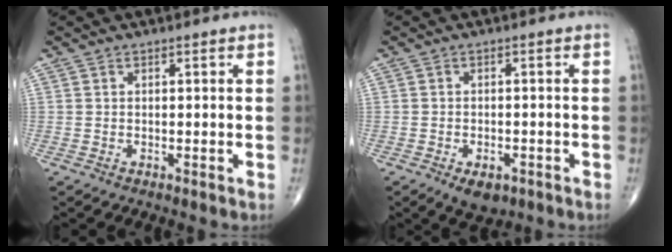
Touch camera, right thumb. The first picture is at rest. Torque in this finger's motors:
{"motor_torque": [1.46, 1.17, -0.06, -0.15, 0.00]}